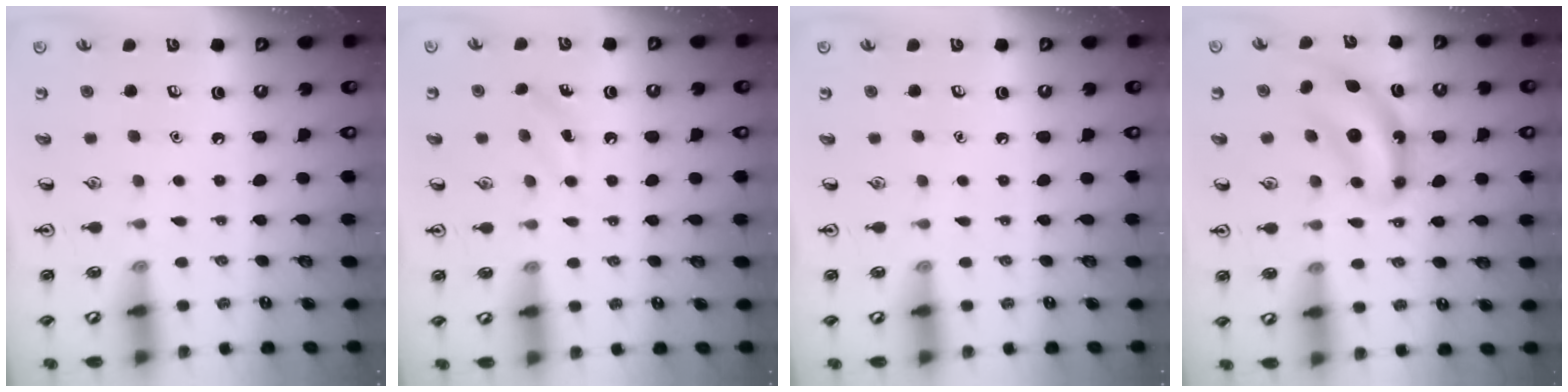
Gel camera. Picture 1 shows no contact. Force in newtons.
{"total": 2.8, "press": 2.6, "slide": 1.0}
{"total": 0.0}
{"total": 8.0, "press": 7.8, "slide": 1.9}